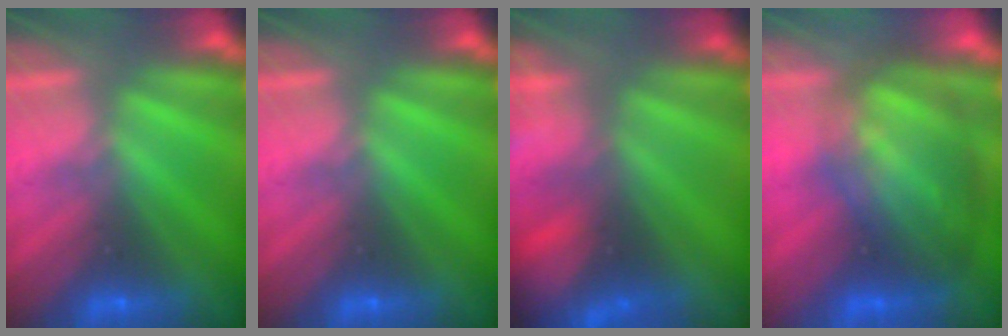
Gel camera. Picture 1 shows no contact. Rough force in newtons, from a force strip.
{"total": 0.0}
{"total": 7.1}
{"total": 5.6}